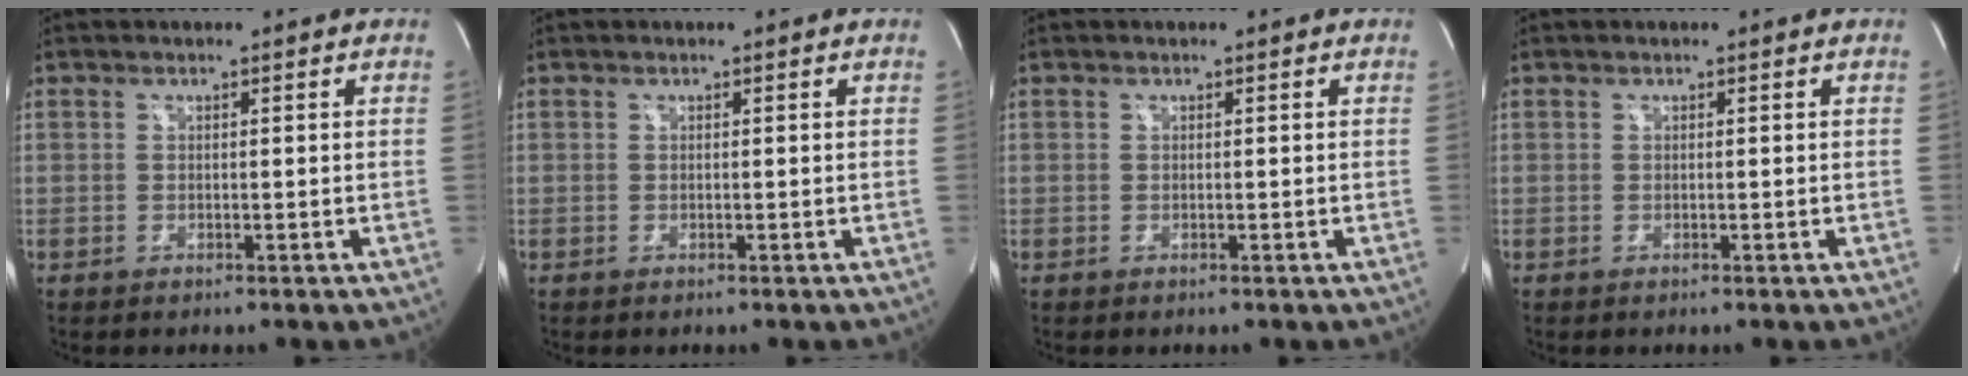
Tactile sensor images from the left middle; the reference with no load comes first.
{"total": 0.0}
{"total": 0.0}
{"total": 0.0}